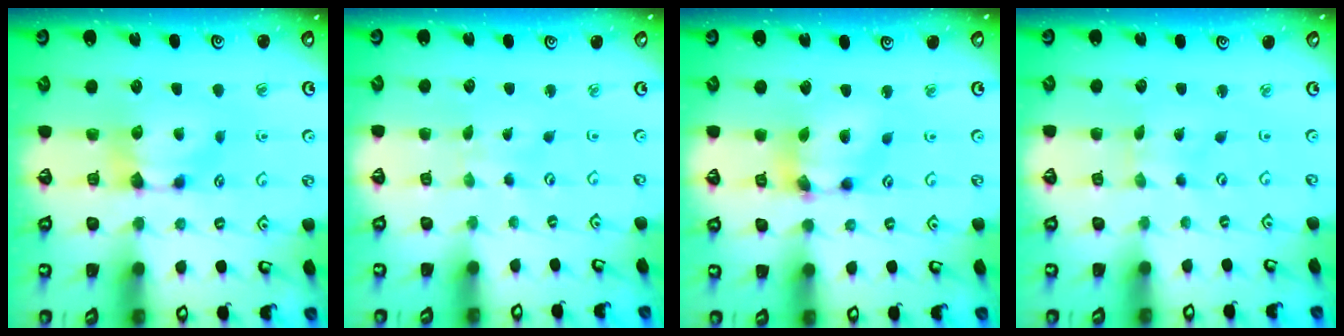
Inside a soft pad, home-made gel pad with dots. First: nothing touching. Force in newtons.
{"total": 5.1, "press": 5.0, "slide": 0.3}
{"total": 5.9, "press": 5.6, "slide": 2.1}
{"total": 5.4, "press": 5.4, "slide": 0.2}